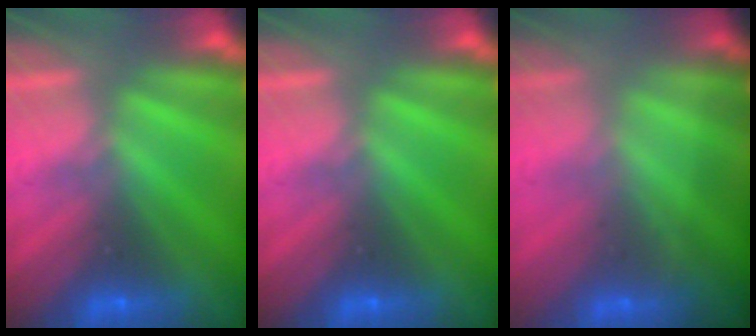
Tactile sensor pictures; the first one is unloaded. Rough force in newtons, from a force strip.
{"total": 0.0}
{"total": 1.5}